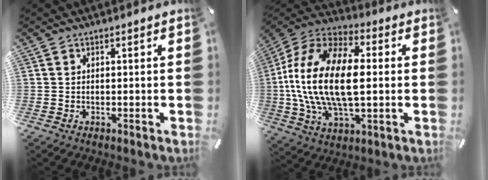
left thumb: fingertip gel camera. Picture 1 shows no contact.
{"total": 22.3, "force": [0.0, 13.0, 18.2], "torque": [-0.398, 0.006, -0.003]}